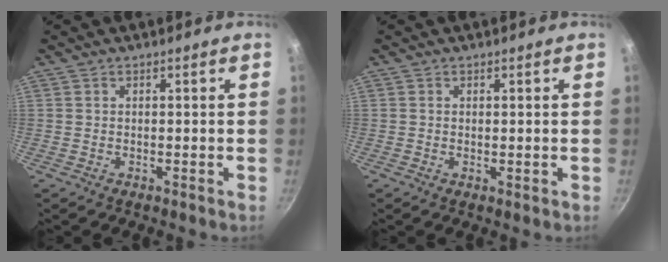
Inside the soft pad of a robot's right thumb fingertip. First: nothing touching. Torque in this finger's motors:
{"motor_torque": [-0.17, 0.33, -0.23, 0.04, 0.03]}